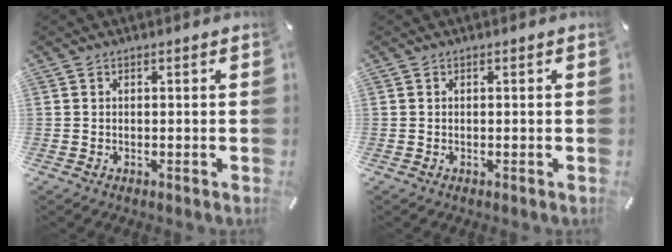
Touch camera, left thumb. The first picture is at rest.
{"total": 0.0}